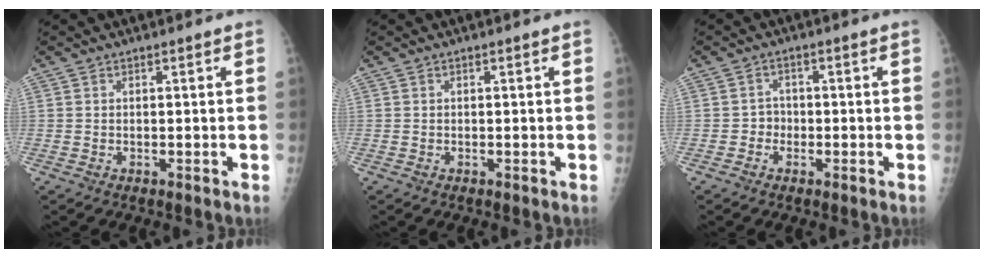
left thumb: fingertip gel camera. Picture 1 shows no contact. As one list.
[{"total": 0.0}, {"total": 2.3, "force": [-0.9, 2.0, 0.5], "torque": [0.008, 0.011, -0.022]}]